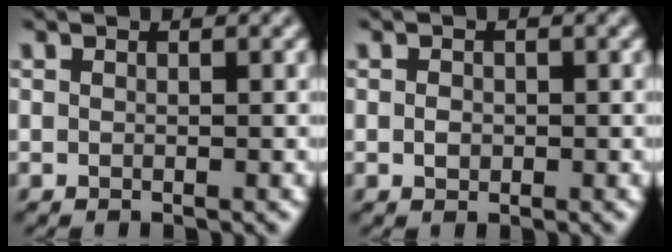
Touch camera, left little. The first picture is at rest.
{"total": 1.0, "force": [-0.2, 0.8, 0.5], "torque": [-0.011, -0.002, -0.007]}